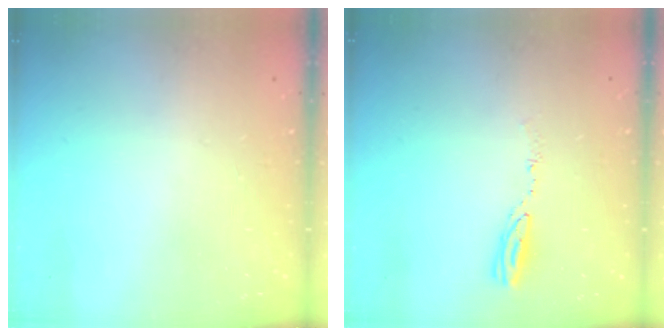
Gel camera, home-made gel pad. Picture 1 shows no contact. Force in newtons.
{"total": 3.5, "press": 3.5, "slide": 0.3}